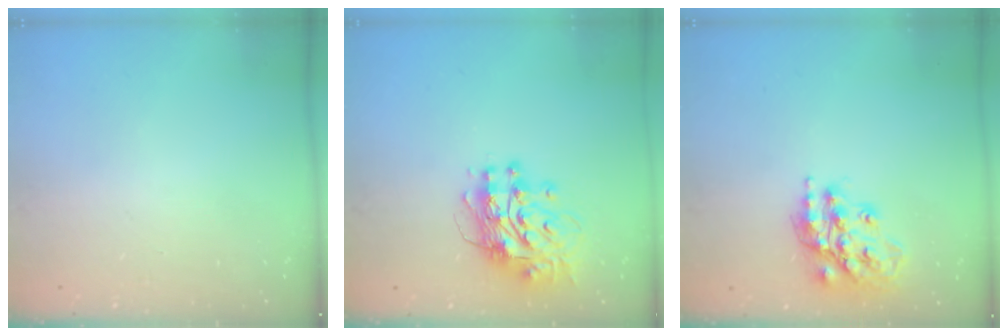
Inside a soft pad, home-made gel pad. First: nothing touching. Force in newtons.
{"total": 12.3, "press": 12.3, "slide": 1.1}
{"total": 17.5, "press": 17.4, "slide": 1.4}